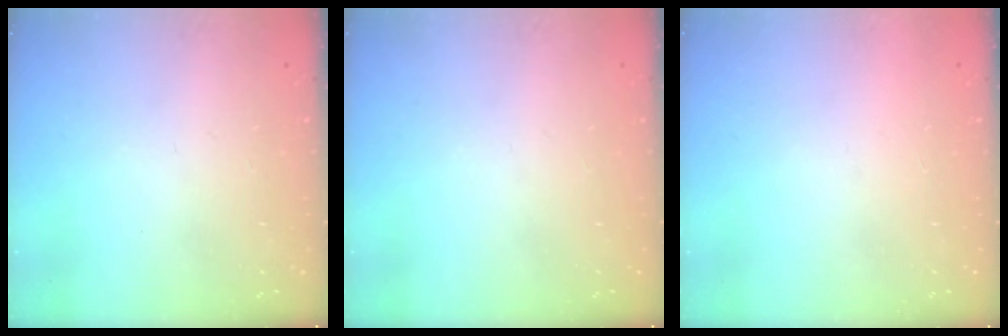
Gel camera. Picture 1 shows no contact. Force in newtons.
{"total": 0.0}
{"total": 1.5, "press": 1.5, "slide": 0.1}